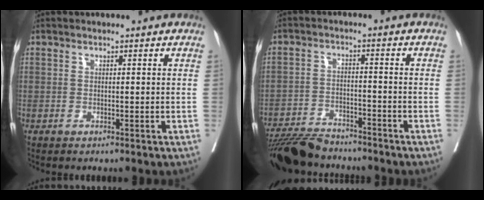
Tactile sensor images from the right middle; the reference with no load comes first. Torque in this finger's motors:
{"motor_torque": [0.13, -0.27, 0.06, 0.02]}